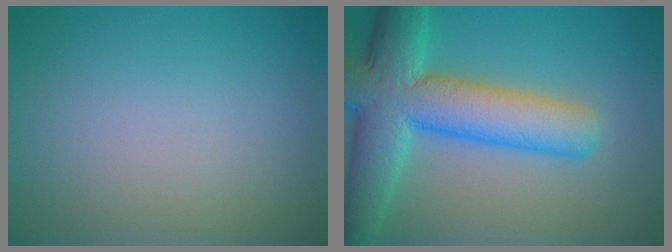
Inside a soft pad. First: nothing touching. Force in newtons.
{"total": 10.1, "press": 10.1, "slide": 0.5}